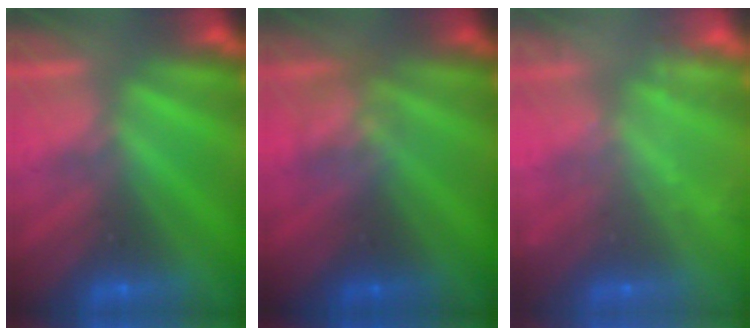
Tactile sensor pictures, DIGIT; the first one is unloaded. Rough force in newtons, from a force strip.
{"total": 2.4}
{"total": 2.4}